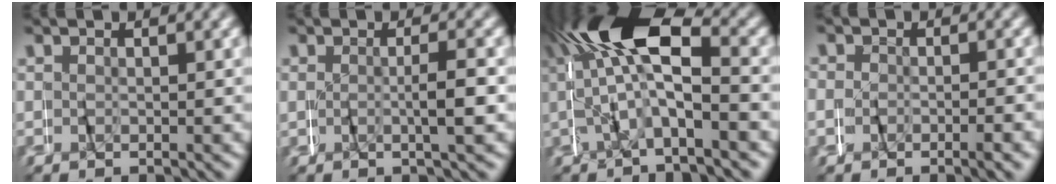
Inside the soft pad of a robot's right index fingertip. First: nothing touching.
{"total": 1.4, "force": [-0.5, -0.8, 1.0], "torque": [-0.023, 0.002, -0.009]}
{"total": 12.7, "force": [2.2, 6.6, 10.6], "torque": [-0.198, 0.022, 0.022]}
{"total": 1.3, "force": [-1.2, 0.4, 0.2], "torque": [-0.014, -0.002, -0.022]}